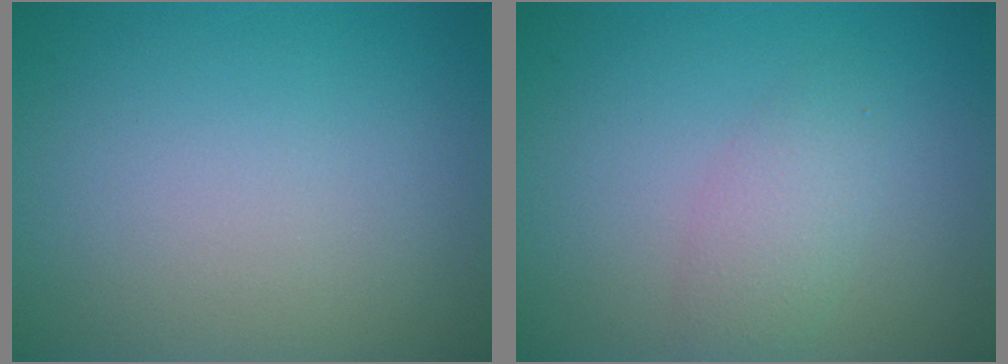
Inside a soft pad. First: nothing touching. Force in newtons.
{"total": 2.3, "press": 2.3, "slide": 0.1}